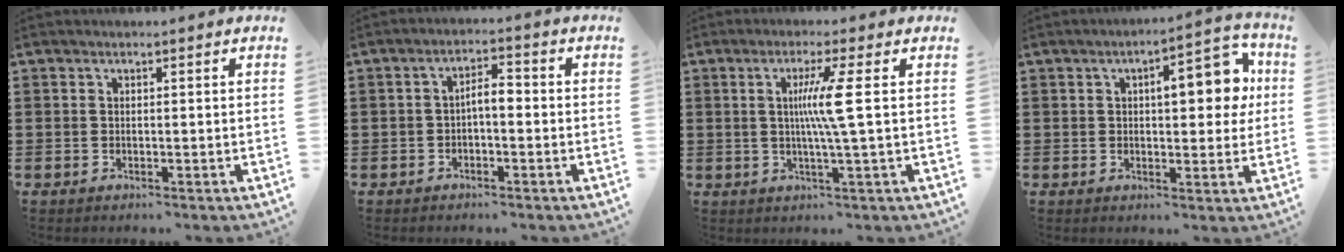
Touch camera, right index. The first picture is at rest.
{"total": 2.9, "force": [-0.8, 1.0, 2.6], "torque": [-0.050, 0.008, -0.017]}
{"total": 6.5, "force": [0.7, -1.2, 6.4], "torque": [-0.120, -0.008, 0.003]}
{"total": 8.9, "force": [2.0, 3.5, 8.0], "torque": [-0.105, -0.004, 0.021]}